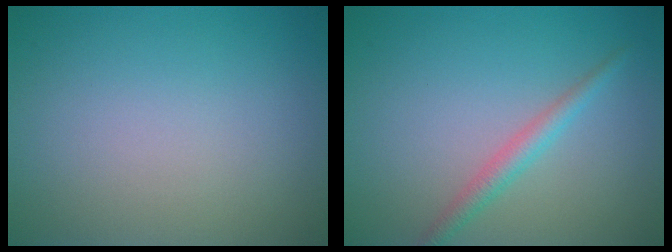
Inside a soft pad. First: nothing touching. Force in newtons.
{"total": 2.0, "press": 2.0, "slide": 0.1}